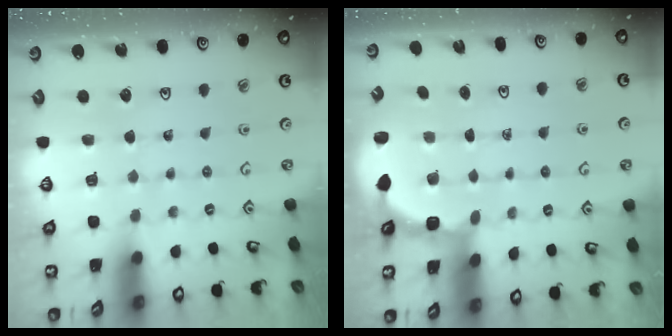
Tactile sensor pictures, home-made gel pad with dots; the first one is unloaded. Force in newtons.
{"total": 3.0, "press": 2.3, "slide": 1.8}